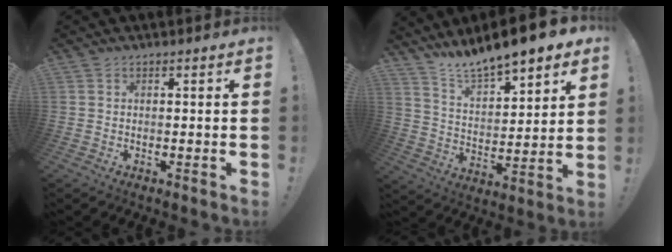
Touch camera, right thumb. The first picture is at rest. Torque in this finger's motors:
{"motor_torque": [0.24, 0.41, 0.83, 0.82, 0.04]}